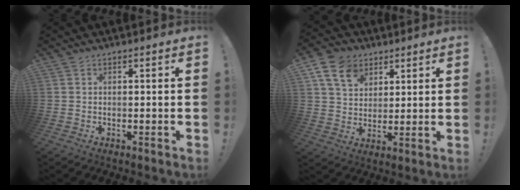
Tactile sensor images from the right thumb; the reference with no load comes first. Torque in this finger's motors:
{"motor_torque": [0.00, 0.18, 0.47, 0.34, 0.00]}